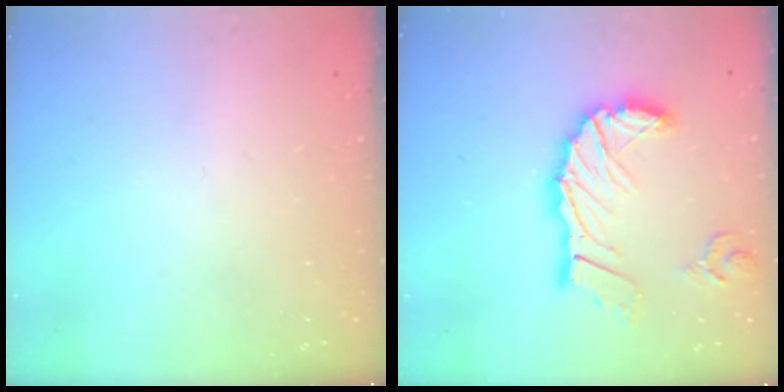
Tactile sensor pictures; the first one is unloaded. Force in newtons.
{"total": 17.4, "press": 17.3, "slide": 2.1}